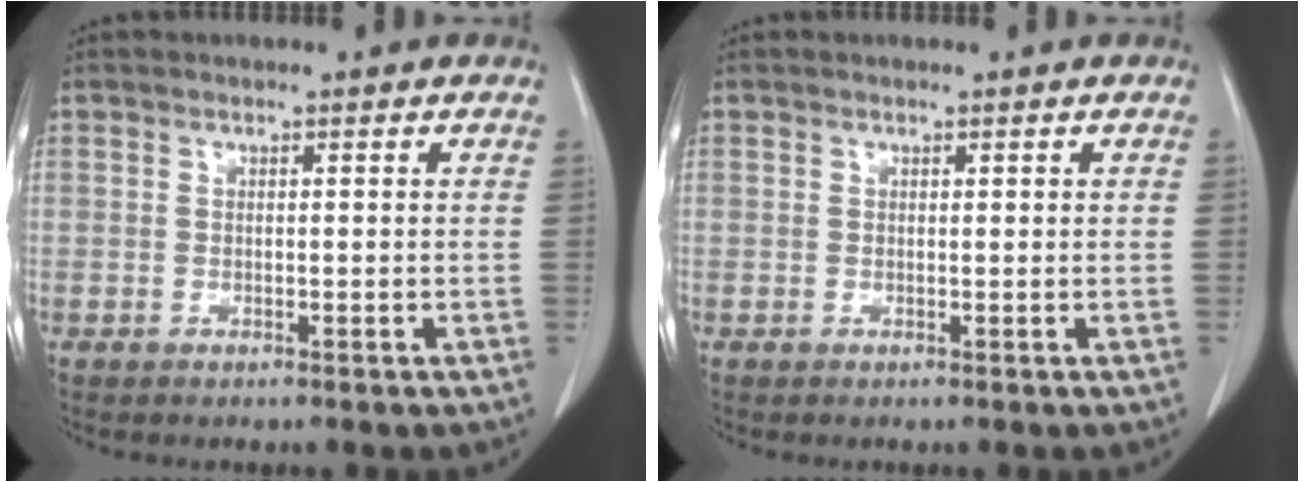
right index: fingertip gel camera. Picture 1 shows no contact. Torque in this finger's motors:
{"motor_torque": [-0.13, -0.09, -0.02, 0.01]}